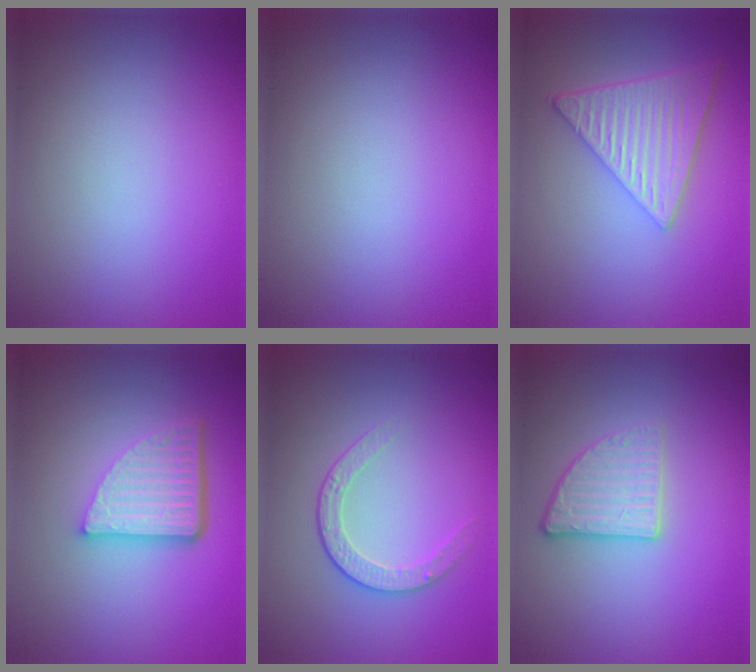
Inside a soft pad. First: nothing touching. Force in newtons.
{"total": 0.0}
{"total": 6.8, "press": 4.9, "slide": 4.7}
{"total": 5.3, "press": 3.7, "slide": 3.8}
{"total": 2.2, "press": 1.6, "slide": 1.5}
{"total": 2.6, "press": 2.3, "slide": 1.2}